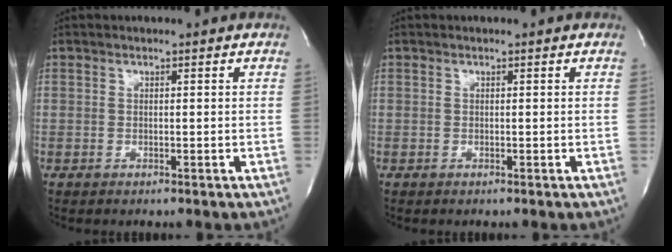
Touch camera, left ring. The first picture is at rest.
{"total": 0.0}